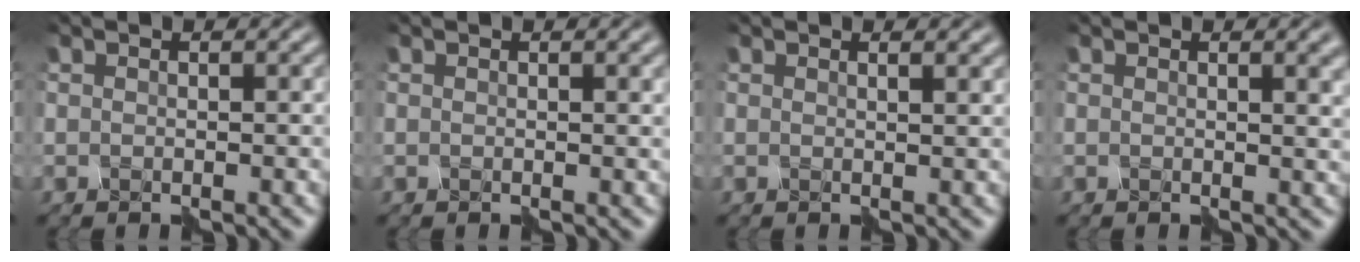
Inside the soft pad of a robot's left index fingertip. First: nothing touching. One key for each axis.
{"total": 1.4, "fx": 0.6, "fy": 0.6, "fz": 1.2, "tx": -0.007, "ty": 0.006, "tz": 0.000}
{"total": 1.2, "fx": 0.9, "fy": 0.3, "fz": 0.7, "tx": 0.003, "ty": 0.001, "tz": 0.002}
{"total": 2.9, "fx": 1.2, "fy": 1.0, "fz": 2.4, "tx": -0.019, "ty": 0.014, "tz": 0.006}